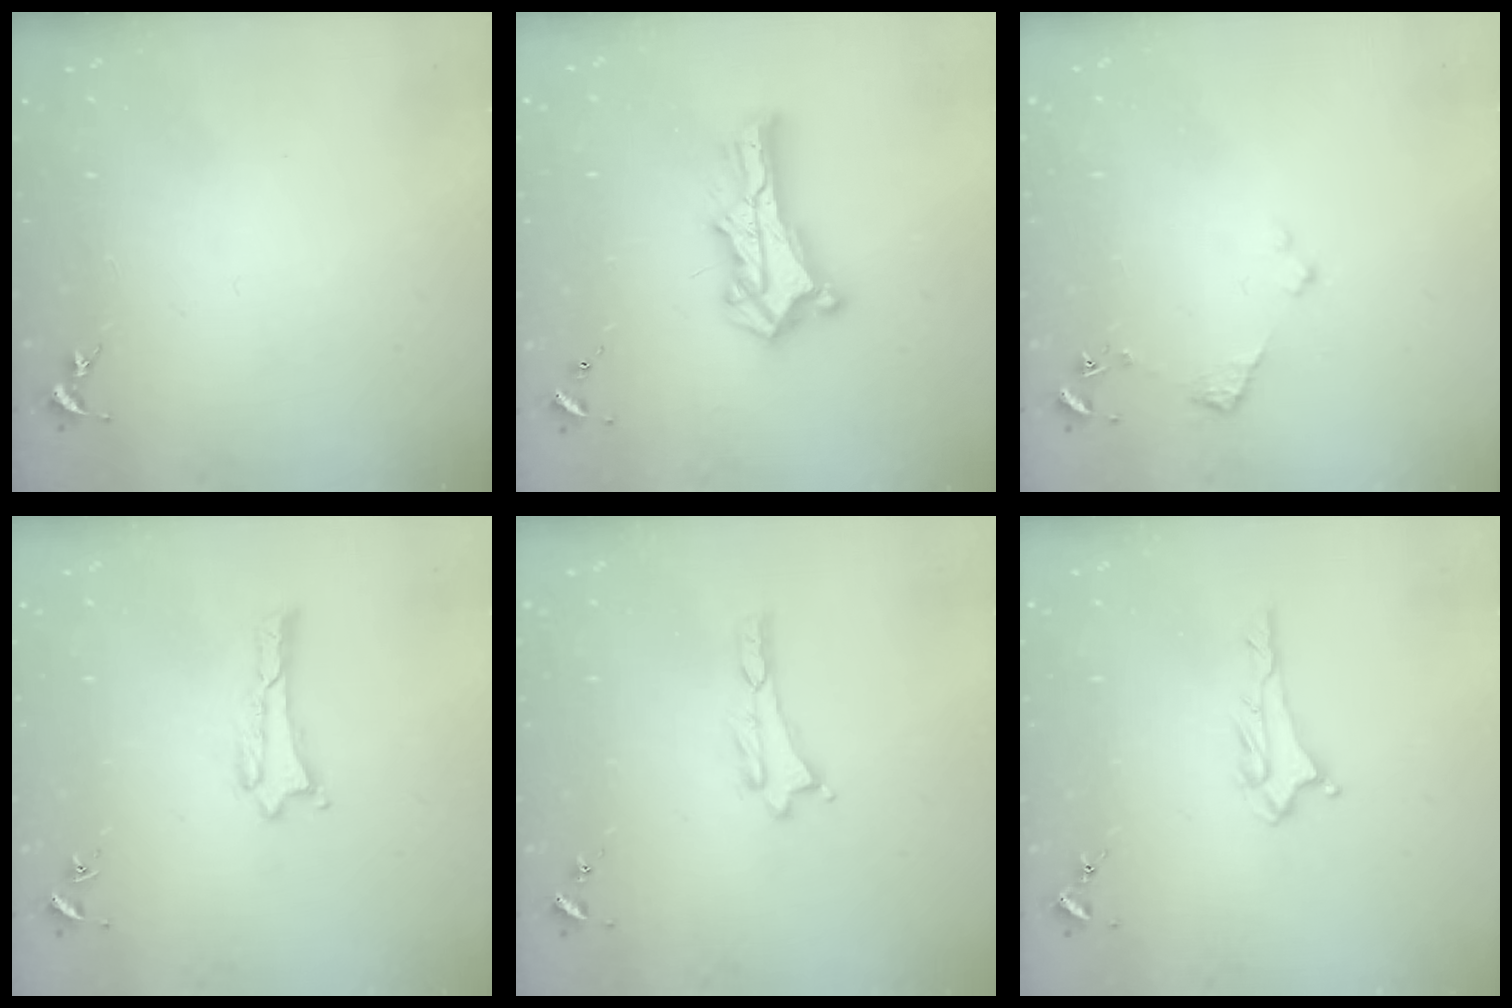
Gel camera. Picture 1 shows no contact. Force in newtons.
{"total": 8.4, "press": 8.4, "slide": 0.8}
{"total": 2.2, "press": 2.2, "slide": 0.3}
{"total": 1.1, "press": 1.1, "slide": 0.2}
{"total": 0.0}
{"total": 2.3, "press": 2.2, "slide": 0.3}